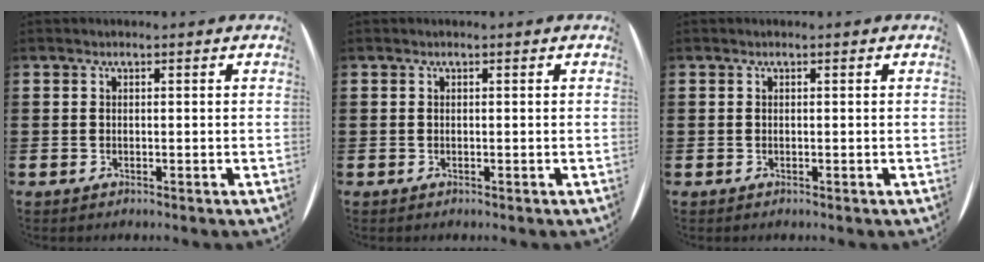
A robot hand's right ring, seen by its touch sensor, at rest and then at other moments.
{"total": 0.0}
{"total": 0.0}